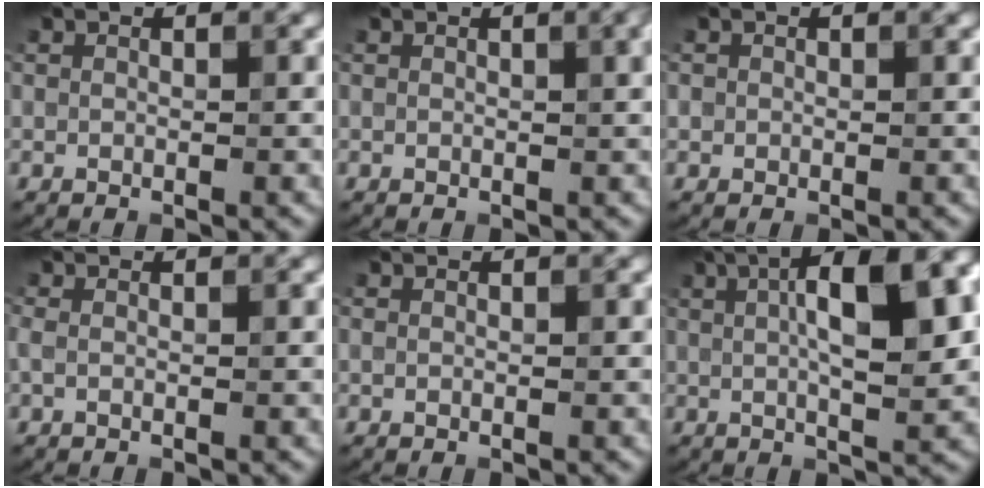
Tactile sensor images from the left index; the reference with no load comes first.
{"total": 2.7, "force": [0.9, 0.9, 2.4], "torque": [-0.016, 0.009, 0.010]}
{"total": 0.5, "force": [0.1, 0.5, 0.0], "torque": [0.005, -0.001, -0.001]}
{"total": 0.8, "force": [0.0, 0.3, 0.8], "torque": [-0.018, -0.002, -0.003]}
{"total": 0.0}
{"total": 10.4, "force": [2.4, 3.2, 9.5], "torque": [-0.134, 0.011, 0.034]}